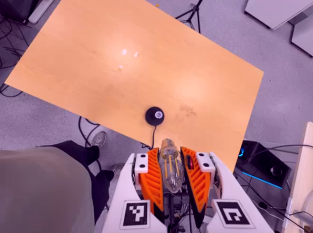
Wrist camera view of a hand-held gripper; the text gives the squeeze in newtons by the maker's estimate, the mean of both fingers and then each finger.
{"total": 21.7, "left": 23.5, "right": 19.8}